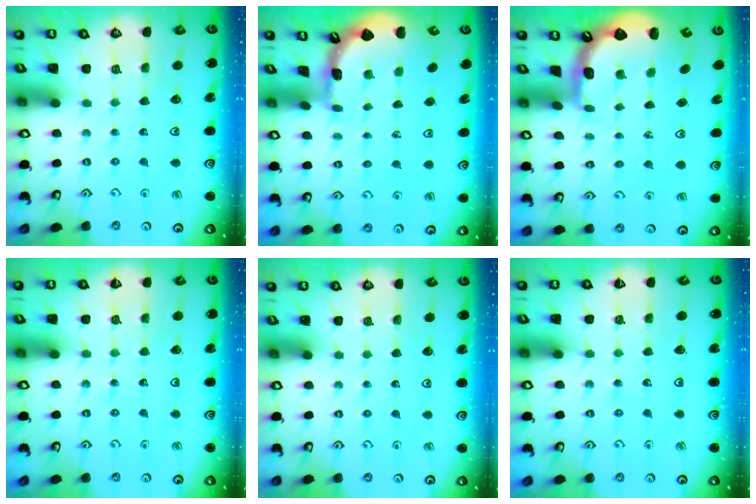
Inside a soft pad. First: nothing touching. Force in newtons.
{"total": 1.6, "press": 1.6, "slide": 0.1}
{"total": 2.6, "press": 1.3, "slide": 2.2}
{"total": 2.9, "press": 2.9, "slide": 0.3}
{"total": 0.0}
{"total": 3.2, "press": 3.2, "slide": 0.3}